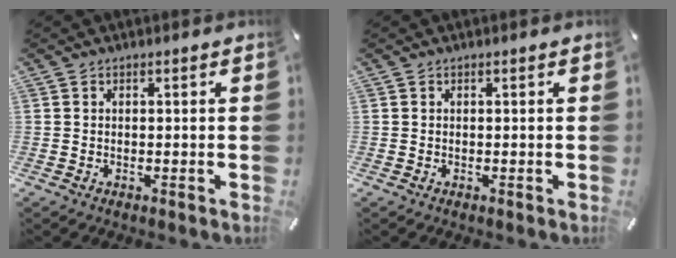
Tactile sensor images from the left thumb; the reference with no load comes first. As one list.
[{"total": 0.0}]